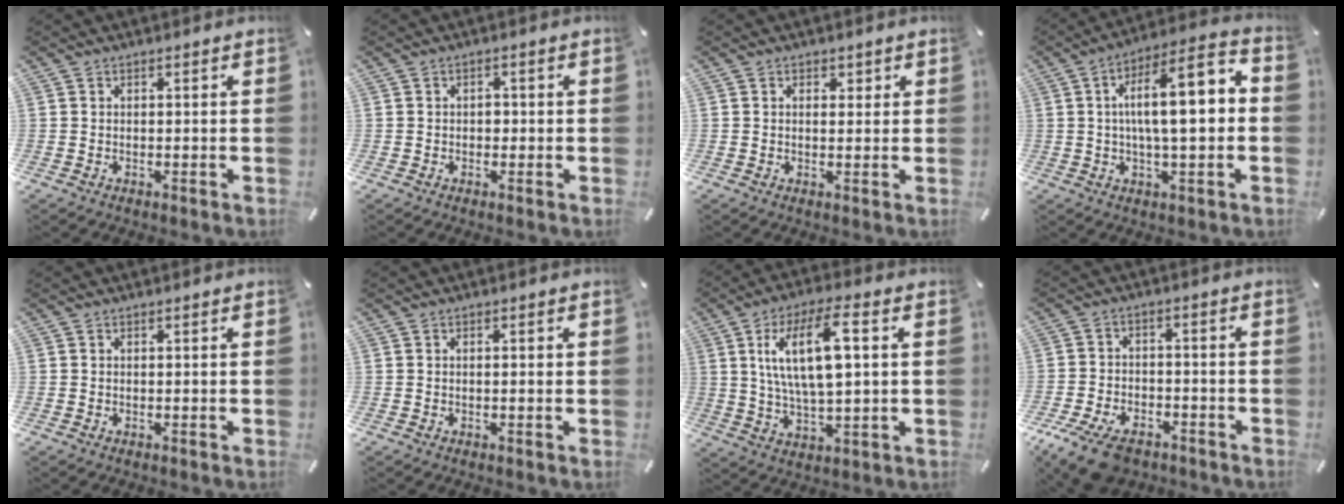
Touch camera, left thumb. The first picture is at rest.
{"total": 1.4, "force": [-0.2, 1.1, 0.8], "torque": [-0.016, 0.005, -0.006]}
{"total": 1.5, "force": [0.4, 1.2, 0.7], "torque": [0.000, 0.000, 0.002]}
{"total": 14.8, "force": [0.9, 4.7, 13.9], "torque": [-0.205, -0.004, 0.011]}
{"total": 0.0}
{"total": 0.6, "force": [-0.1, 0.0, 0.6], "torque": [-0.011, -0.002, -0.001]}
{"total": 14.4, "force": [3.9, 5.4, 12.8], "torque": [-0.253, 0.006, 0.065]}
{"total": 9.4, "force": [-6.3, 5.0, 5.0], "torque": [-0.103, 0.028, -0.114]}